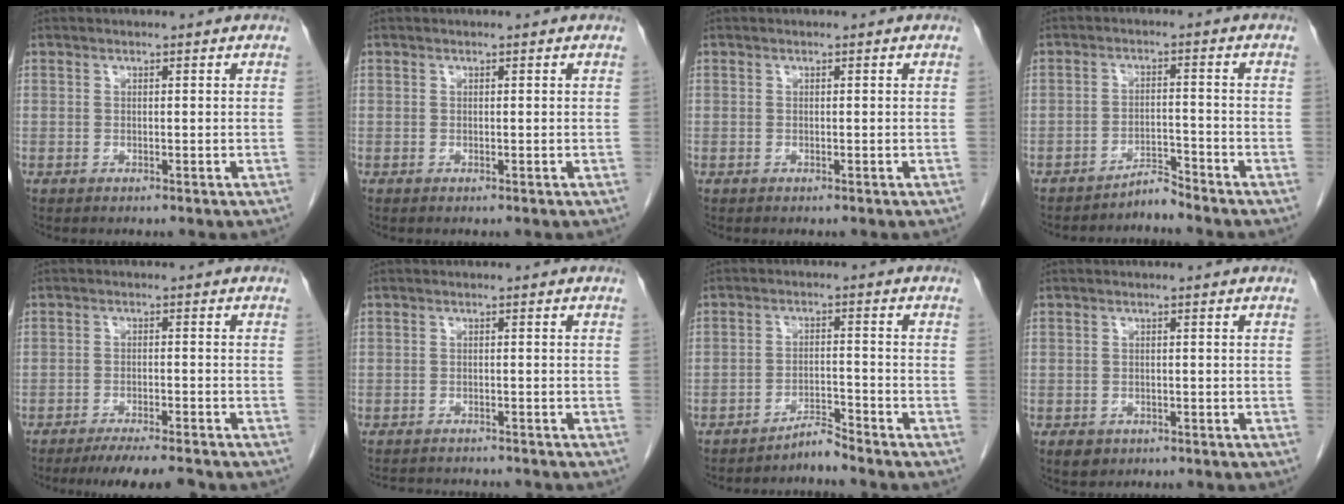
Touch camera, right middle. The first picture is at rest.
{"total": 0.0}
{"total": 0.0}
{"total": 2.9, "force": [-2.9, -0.3, 0.0], "torque": [0.008, -0.010, -0.049]}
{"total": 7.4, "force": [-6.5, 0.3, 3.5], "torque": [-0.046, -0.017, -0.102]}
{"total": 7.9, "force": [-7.4, 2.0, 1.8], "torque": [-0.029, 0.004, -0.094]}
{"total": 3.0, "force": [-3.0, -0.5, 0.2], "torque": [0.004, -0.012, -0.053]}
{"total": 2.2, "force": [-1.3, 1.7, 0.7], "torque": [-0.009, 0.002, -0.013]}